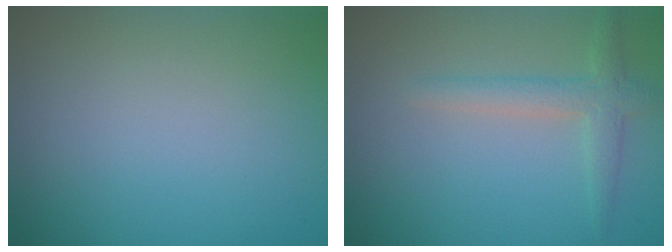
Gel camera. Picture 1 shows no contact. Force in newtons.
{"total": 2.4, "press": 2.4, "slide": 0.1}